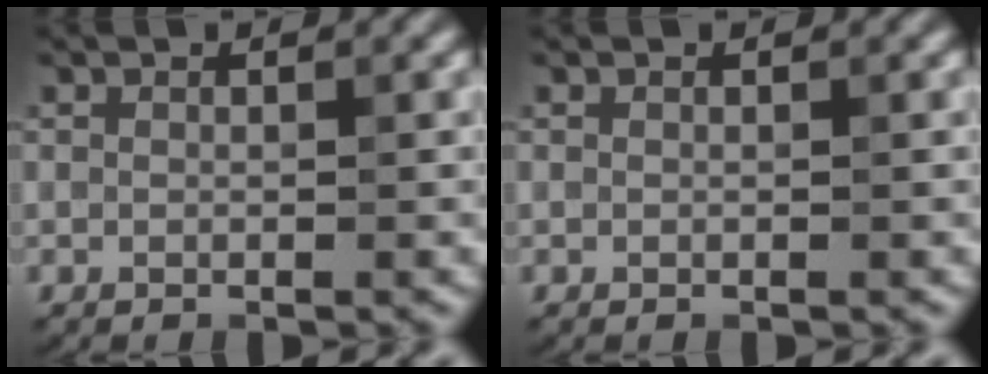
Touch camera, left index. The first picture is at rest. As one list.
[{"total": 0.0}]